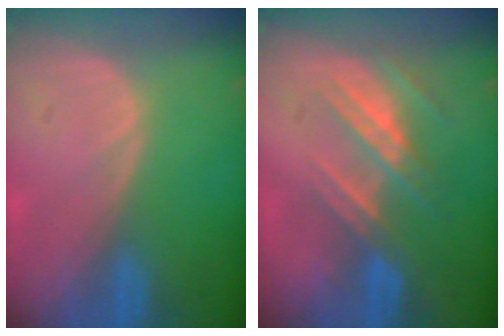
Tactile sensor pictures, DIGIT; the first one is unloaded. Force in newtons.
{"total": 7.4, "press": 6.5, "slide": 3.5}